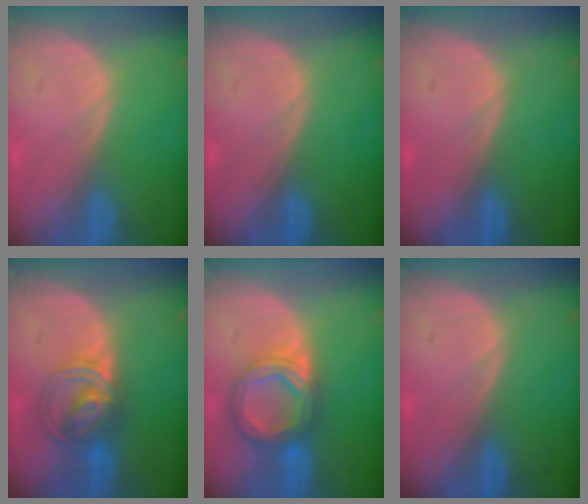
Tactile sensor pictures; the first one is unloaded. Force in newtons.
{"total": 0.0}
{"total": 0.0}
{"total": 6.3, "press": 6.1, "slide": 1.4}
{"total": 7.1, "press": 7.1, "slide": 0.5}
{"total": 0.0}